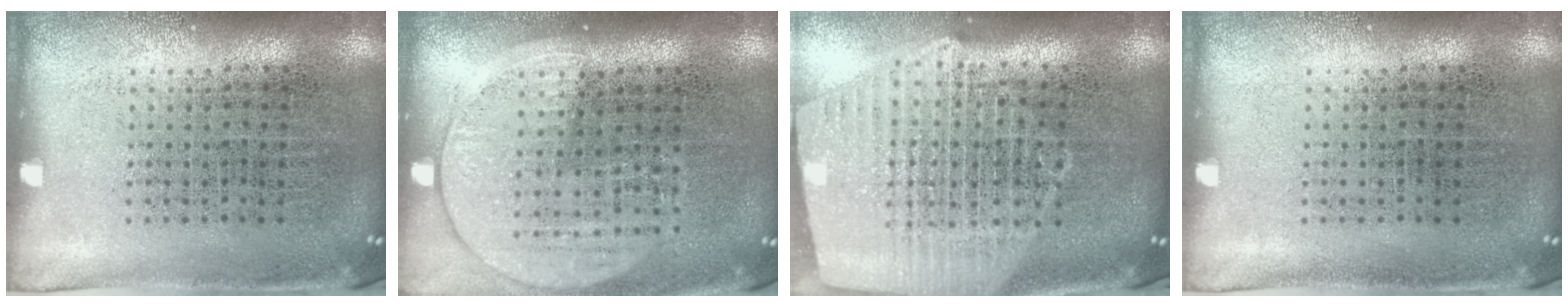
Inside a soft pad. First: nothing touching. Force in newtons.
{"total": 1.5, "press": 1.4, "slide": 0.5}
{"total": 2.4, "press": 2.1, "slide": 1.2}
{"total": 0.0}